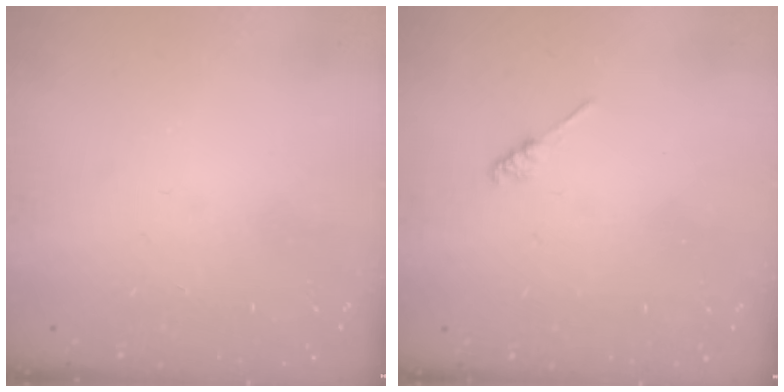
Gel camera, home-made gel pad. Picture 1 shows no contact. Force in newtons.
{"total": 1.2, "press": 1.1, "slide": 0.3}